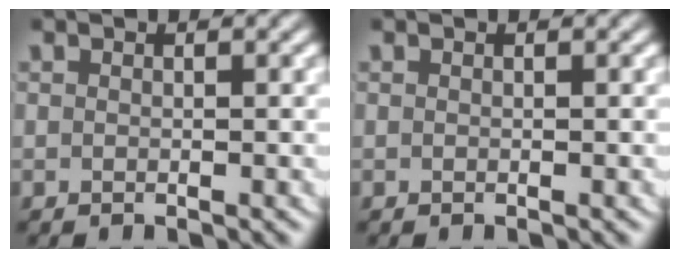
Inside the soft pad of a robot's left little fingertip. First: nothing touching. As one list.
[{"total": 0.0}]